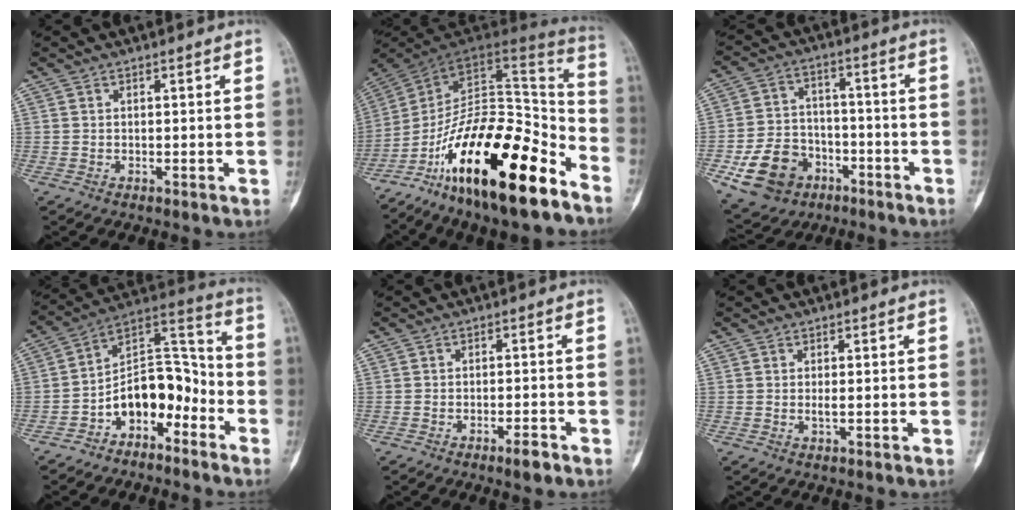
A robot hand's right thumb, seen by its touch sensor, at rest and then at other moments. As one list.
[{"total": 29.3, "force": [-17.1, 10.4, 21.5], "torque": [-0.310, 0.087, -0.277]}, {"total": 13.5, "force": [-5.9, 10.5, 6.2], "torque": [-0.091, 0.037, -0.090]}, {"total": 12.7, "force": [-6.1, 7.7, 8.0], "torque": [-0.094, 0.098, -0.112]}, {"total": 2.9, "force": [-1.9, 0.7, 2.0], "torque": [-0.031, 0.010, -0.032]}, {"total": 0.8, "force": [0.0, 0.1, 0.8], "torque": [-0.019, -0.003, 0.000]}]